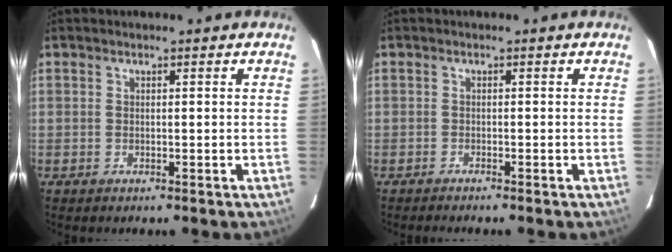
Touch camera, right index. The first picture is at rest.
{"total": 1.4, "force": [-1.3, -0.1, 0.5], "torque": [-0.015, -0.006, -0.022]}